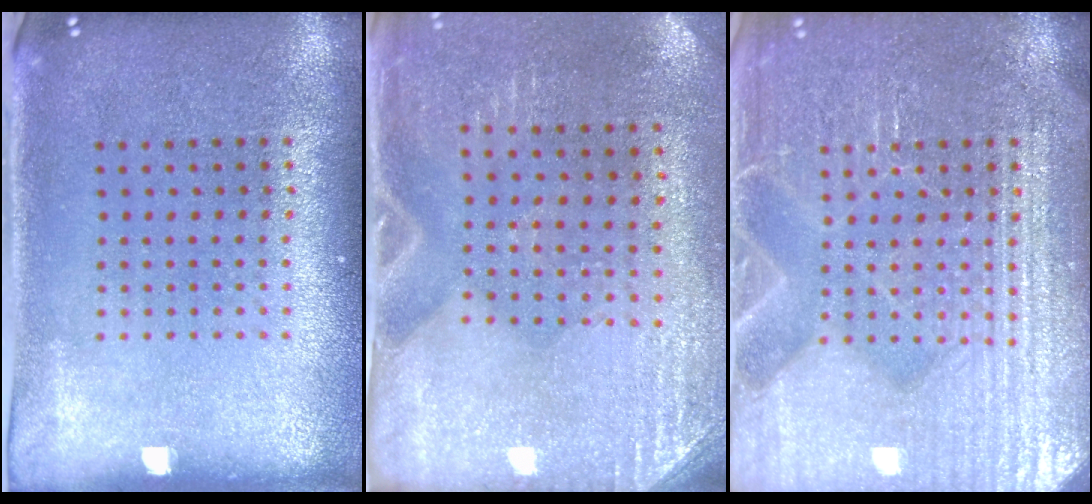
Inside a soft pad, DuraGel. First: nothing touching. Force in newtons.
{"total": 2.9, "press": 2.5, "slide": 1.4}
{"total": 6.8, "press": 6.7, "slide": 0.8}